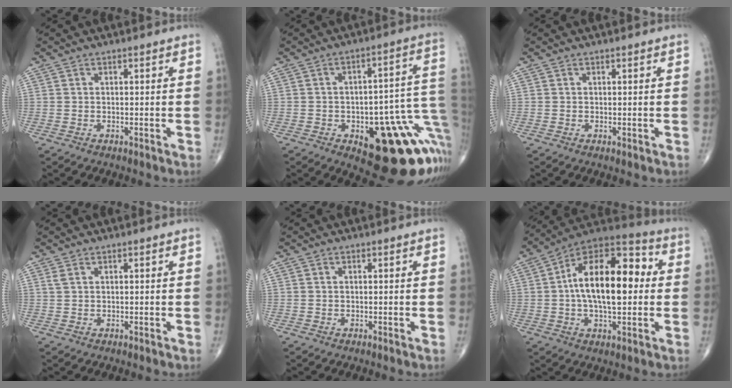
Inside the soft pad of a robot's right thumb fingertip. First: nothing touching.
{"total": 22.8, "force": [-7.4, 9.4, 19.4], "torque": [-0.161, 0.046, -0.074]}
{"total": 0.0}
{"total": 0.9, "force": [0.5, 0.4, 0.6], "torque": [-0.017, 0.010, 0.014]}
{"total": 0.0}
{"total": 20.0, "force": [1.4, 9.8, 17.5], "torque": [-0.267, 0.035, 0.012]}